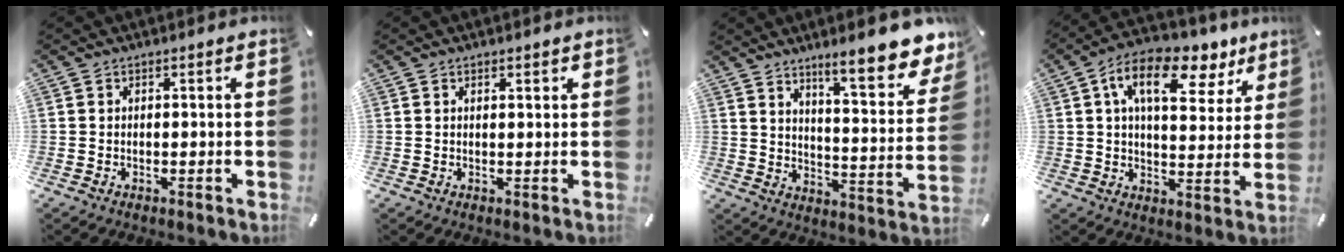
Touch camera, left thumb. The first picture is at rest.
{"total": 0.9, "force": [0.7, 0.3, 0.6], "torque": [-0.011, 0.000, 0.012]}
{"total": 14.2, "force": [11.0, 4.4, 7.9], "torque": [-0.107, -0.085, 0.185]}
{"total": 14.8, "force": [7.6, 7.5, 10.2], "torque": [-0.158, -0.032, 0.125]}